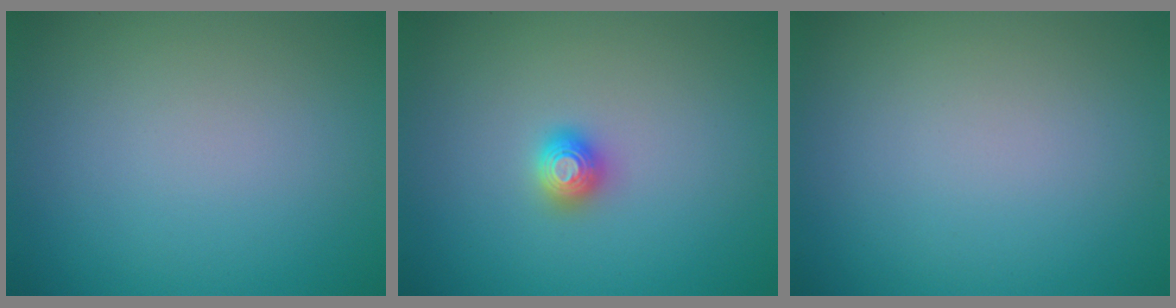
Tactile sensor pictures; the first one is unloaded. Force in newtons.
{"total": 1.3, "press": 1.3, "slide": 0.2}
{"total": 0.0}